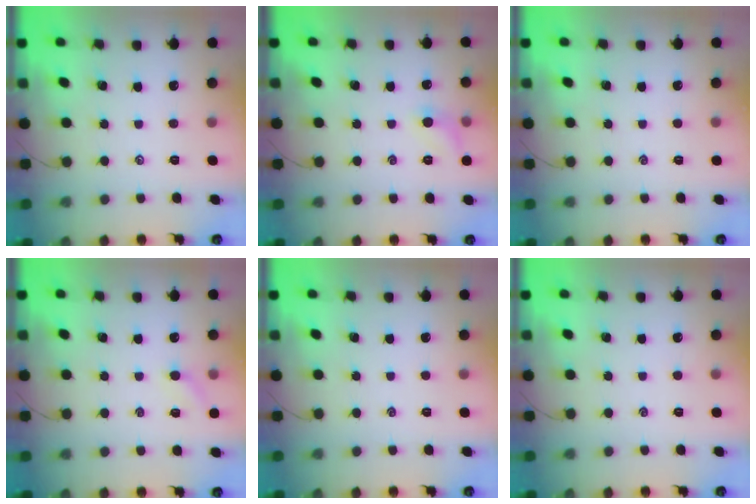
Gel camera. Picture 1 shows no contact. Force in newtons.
{"total": 6.2, "press": 6.0, "slide": 1.8}
{"total": 0.0}
{"total": 5.2, "press": 5.0, "slide": 1.2}
{"total": 0.0}
{"total": 0.0}